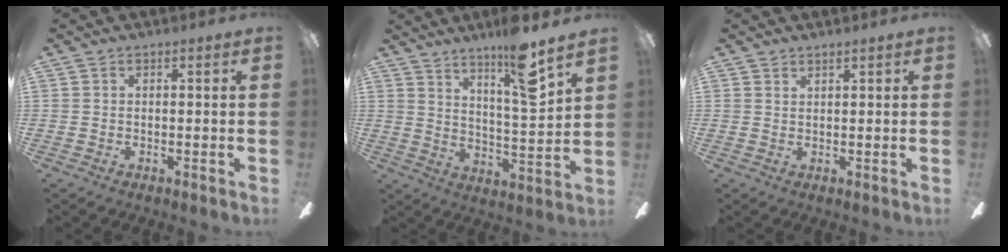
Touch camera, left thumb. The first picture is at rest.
{"total": 13.4, "force": [9.3, 1.6, 9.5], "torque": [-0.158, -0.047, 0.146]}
{"total": 1.2, "force": [1.2, -0.1, 0.2], "torque": [-0.006, -0.001, 0.022]}